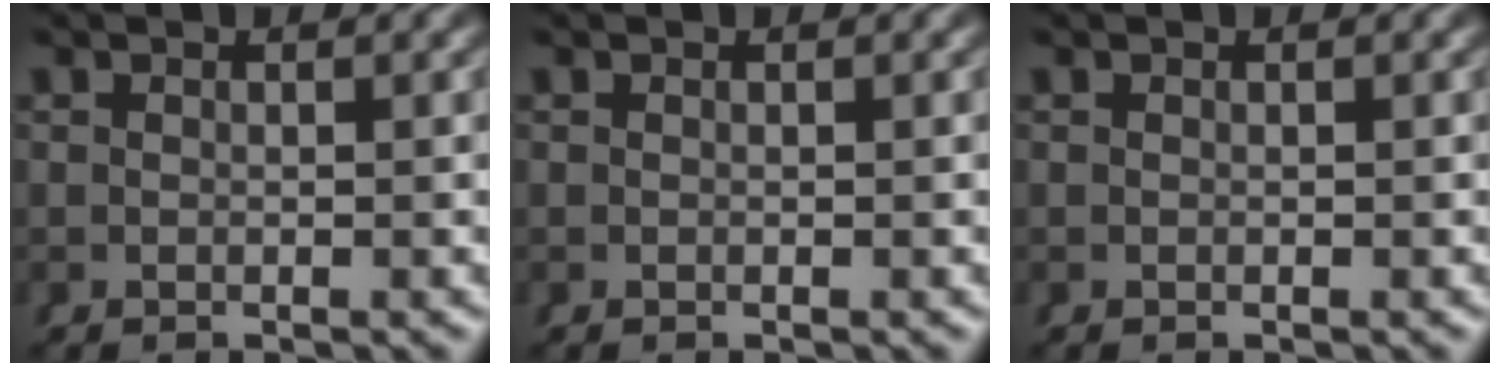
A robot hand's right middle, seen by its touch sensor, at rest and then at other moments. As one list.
[{"total": 0.0}, {"total": 0.0}]